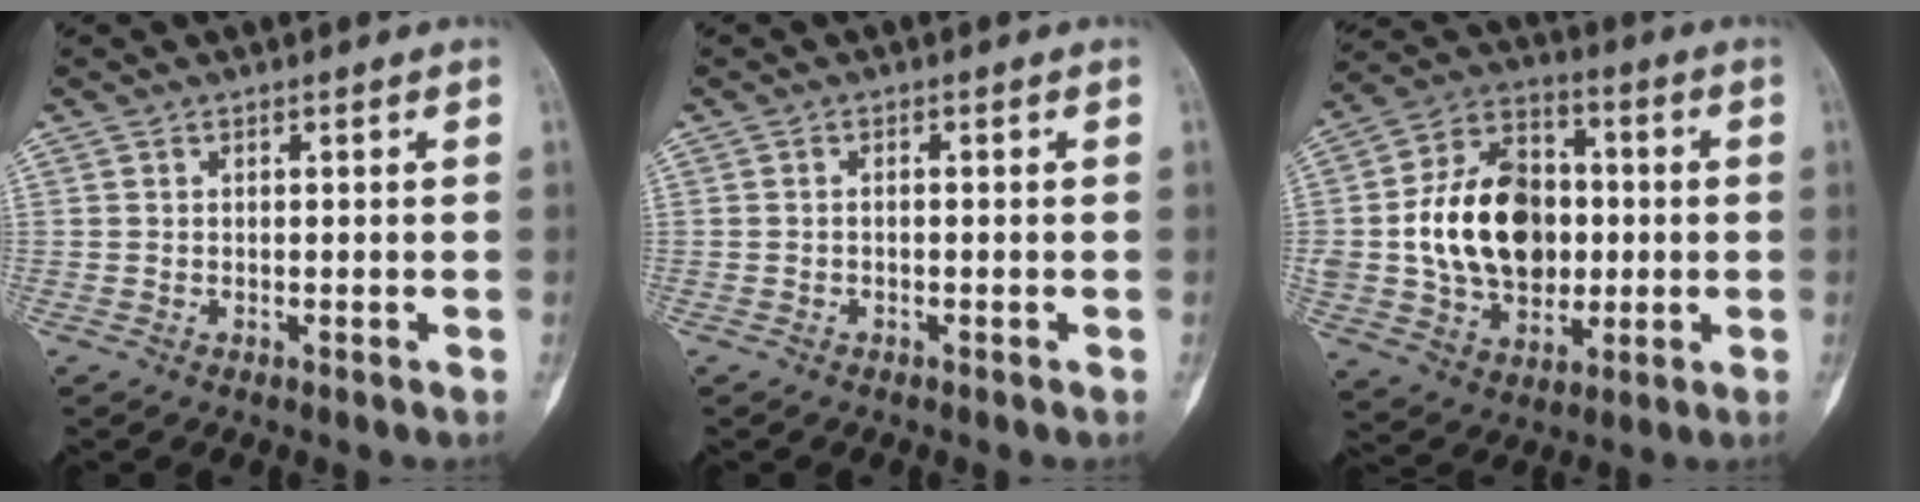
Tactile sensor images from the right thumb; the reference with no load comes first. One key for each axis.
{"total": 0.6, "fx": -0.3, "fy": 0.2, "fz": 0.5, "tx": -0.009, "ty": 0.004, "tz": -0.005}
{"total": 20.2, "fx": 0.2, "fy": 14.7, "fz": 13.9, "tx": -0.210, "ty": 0.020, "tz": 0.014}